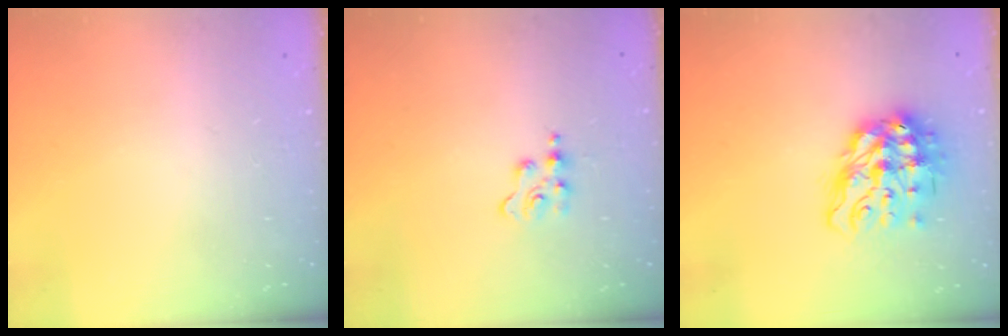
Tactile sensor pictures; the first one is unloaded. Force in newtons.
{"total": 2.7, "press": 2.7, "slide": 0.5}
{"total": 13.9, "press": 13.8, "slide": 1.2}